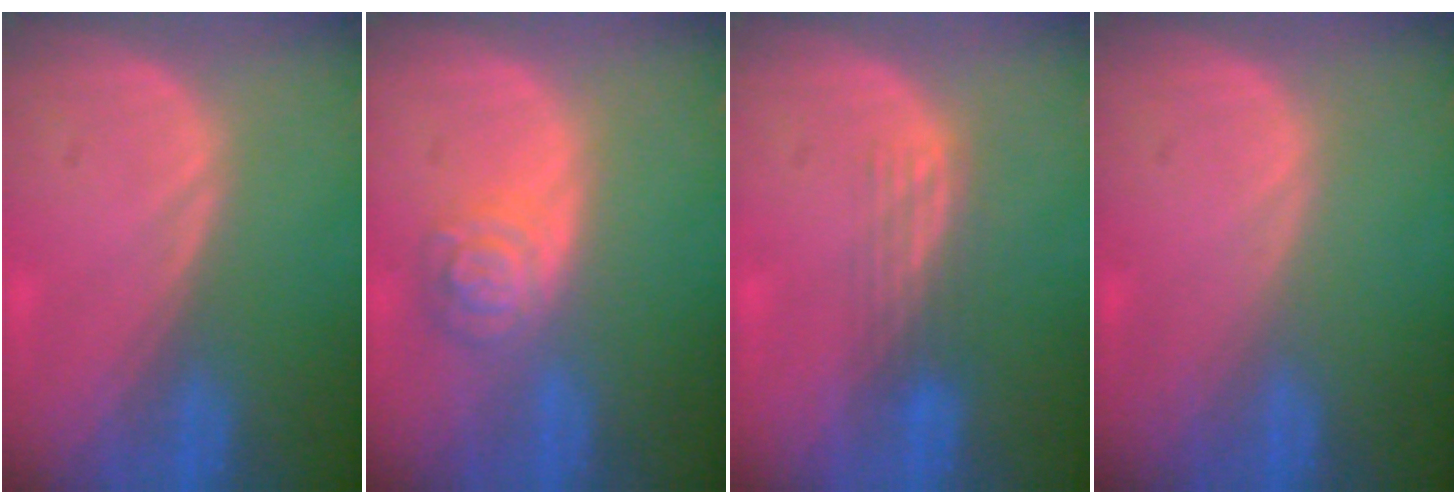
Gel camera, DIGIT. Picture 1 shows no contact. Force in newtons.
{"total": 5.3, "press": 4.8, "slide": 2.3}
{"total": 3.0, "press": 2.7, "slide": 1.3}
{"total": 0.0}